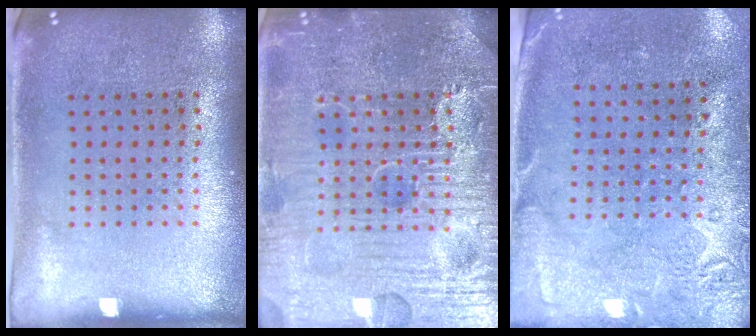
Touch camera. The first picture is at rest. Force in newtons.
{"total": 7.6, "press": 7.6, "slide": 0.8}
{"total": 2.8, "press": 2.2, "slide": 1.7}